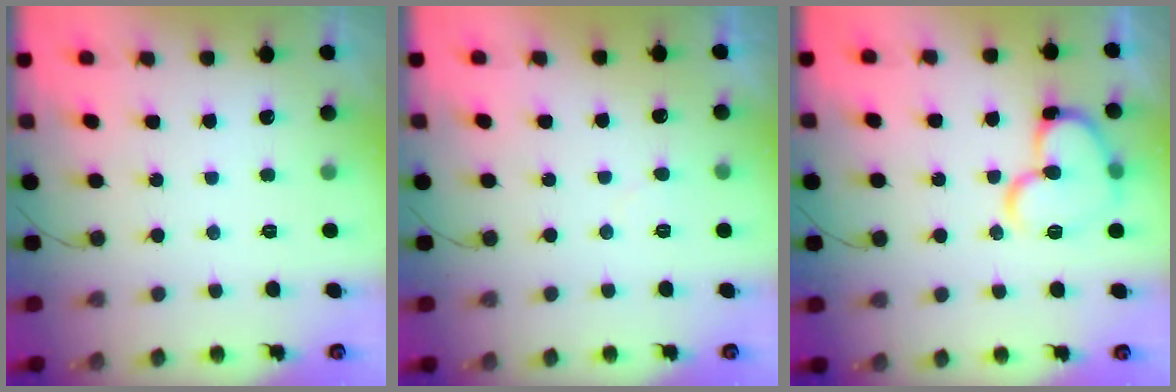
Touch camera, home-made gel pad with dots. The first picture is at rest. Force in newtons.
{"total": 4.0, "press": 4.0, "slide": 0.5}
{"total": 14.8, "press": 14.7, "slide": 1.5}